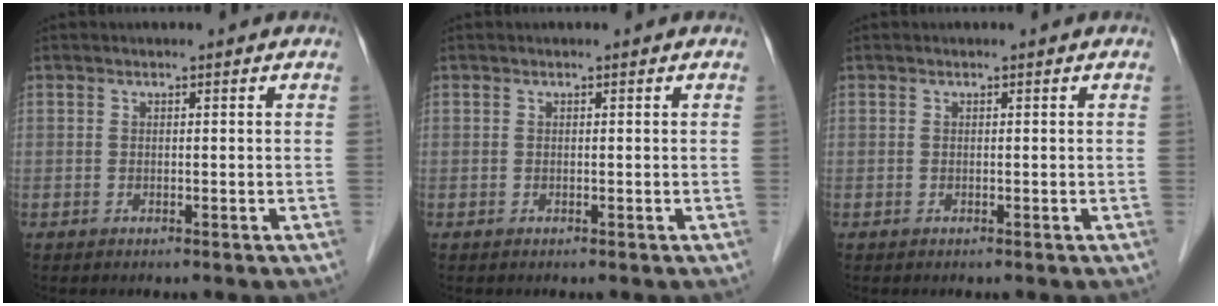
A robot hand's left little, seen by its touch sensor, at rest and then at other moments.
{"total": 0.0}
{"total": 0.0}